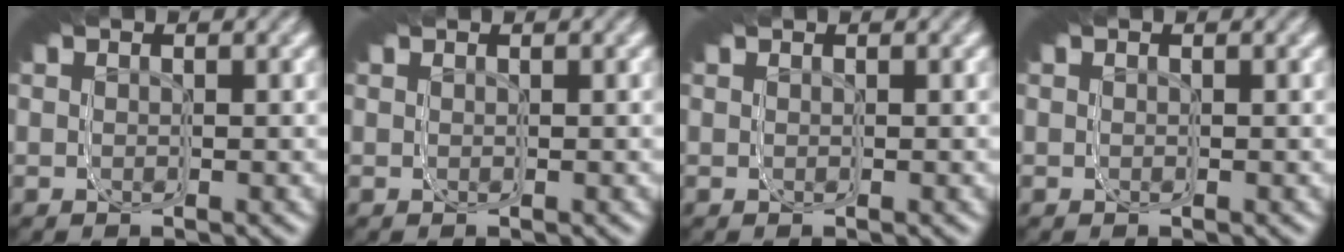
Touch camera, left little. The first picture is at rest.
{"total": 0.0}
{"total": 0.0}
{"total": 0.0}